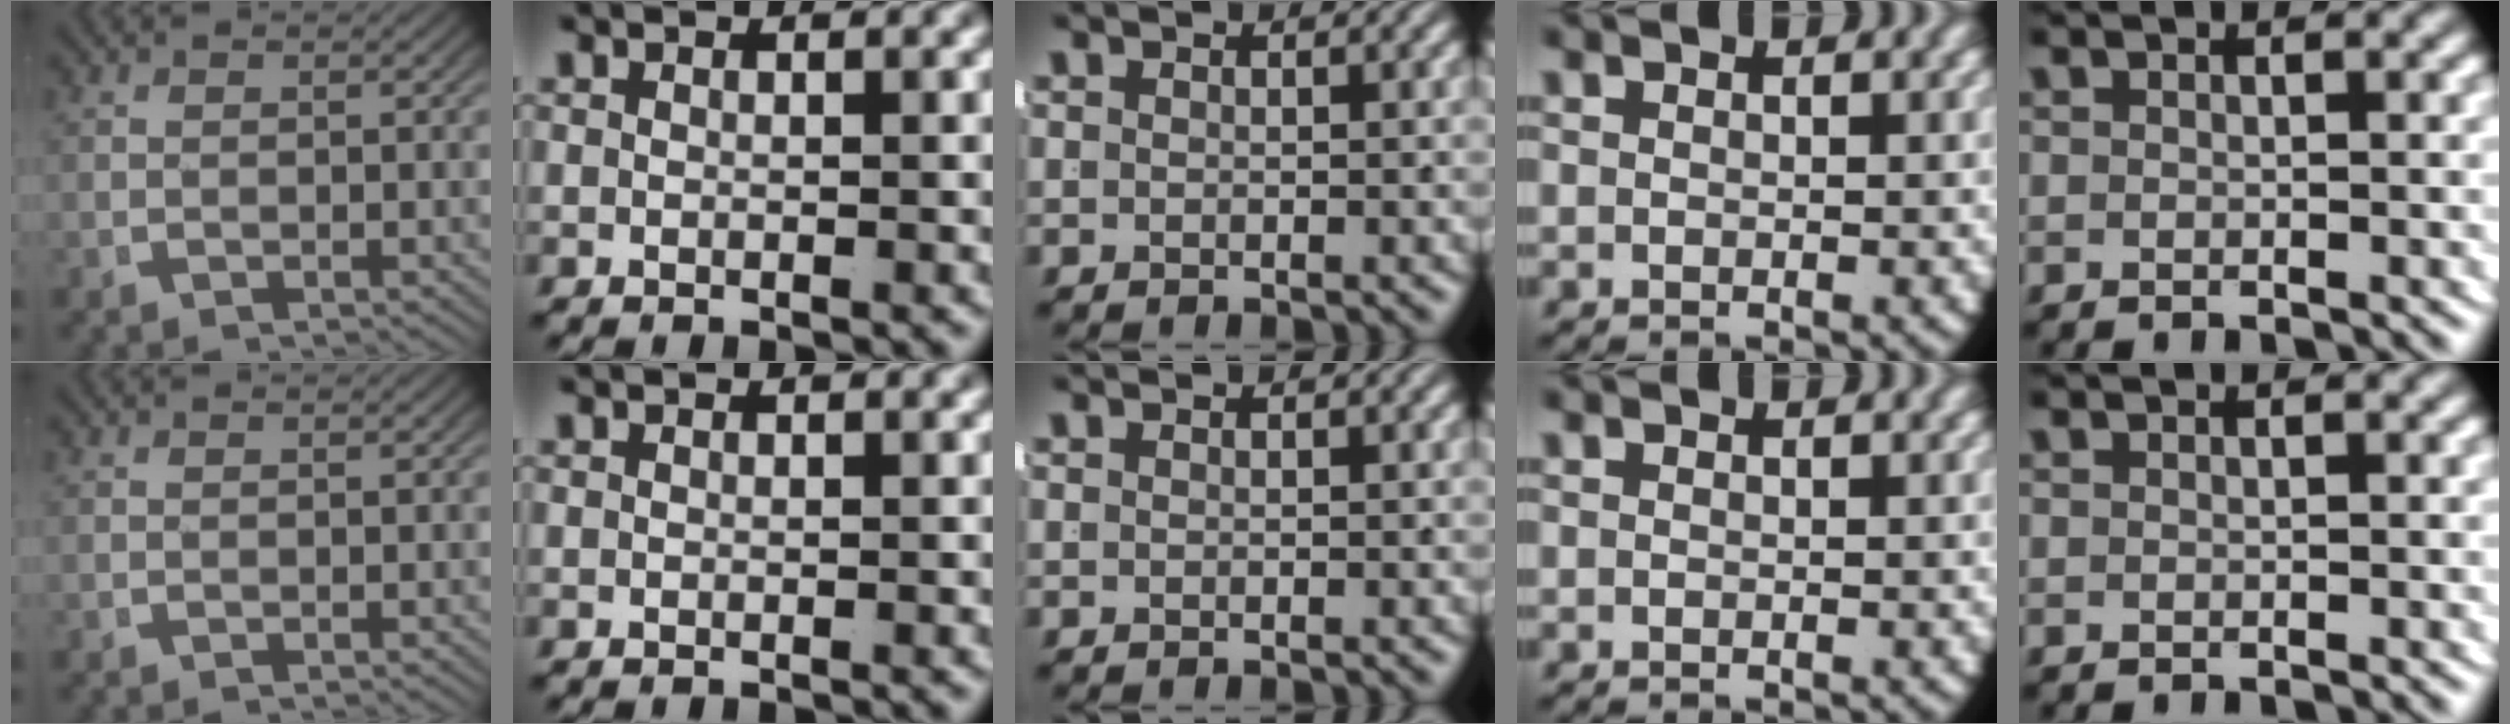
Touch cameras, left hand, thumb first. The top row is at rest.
{}